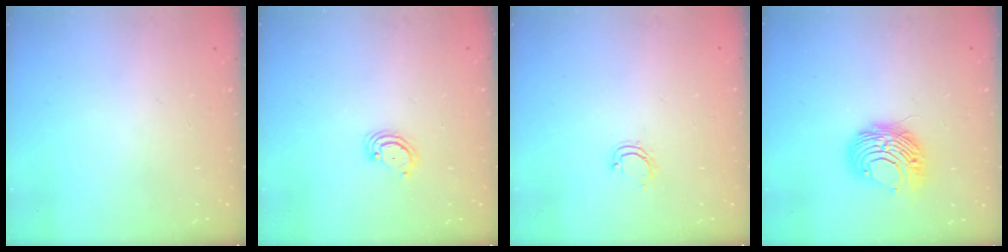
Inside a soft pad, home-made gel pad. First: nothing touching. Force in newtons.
{"total": 2.9, "press": 2.9, "slide": 0.3}
{"total": 3.7, "press": 3.7, "slide": 0.3}
{"total": 8.9, "press": 8.9, "slide": 0.0}